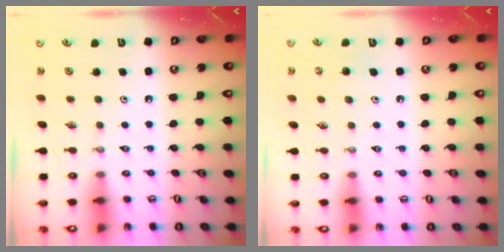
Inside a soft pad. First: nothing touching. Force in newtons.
{"total": 5.0, "press": 5.0, "slide": 0.4}